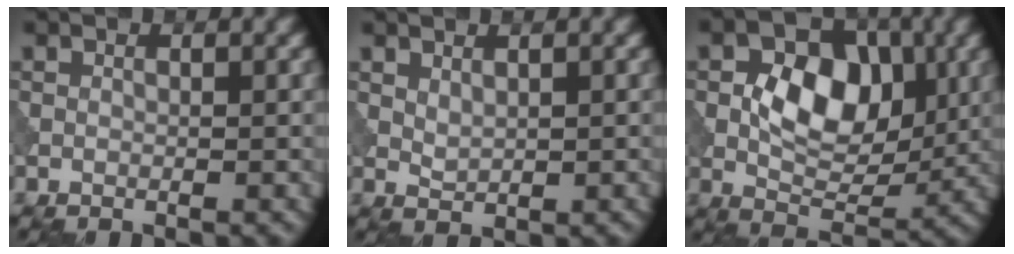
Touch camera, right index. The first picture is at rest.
{"total": 1.3, "force": [0.7, 0.6, 0.9], "torque": [-0.021, -0.005, 0.019]}
{"total": 7.2, "force": [0.5, 4.8, 5.4], "torque": [-0.080, -0.004, 0.004]}